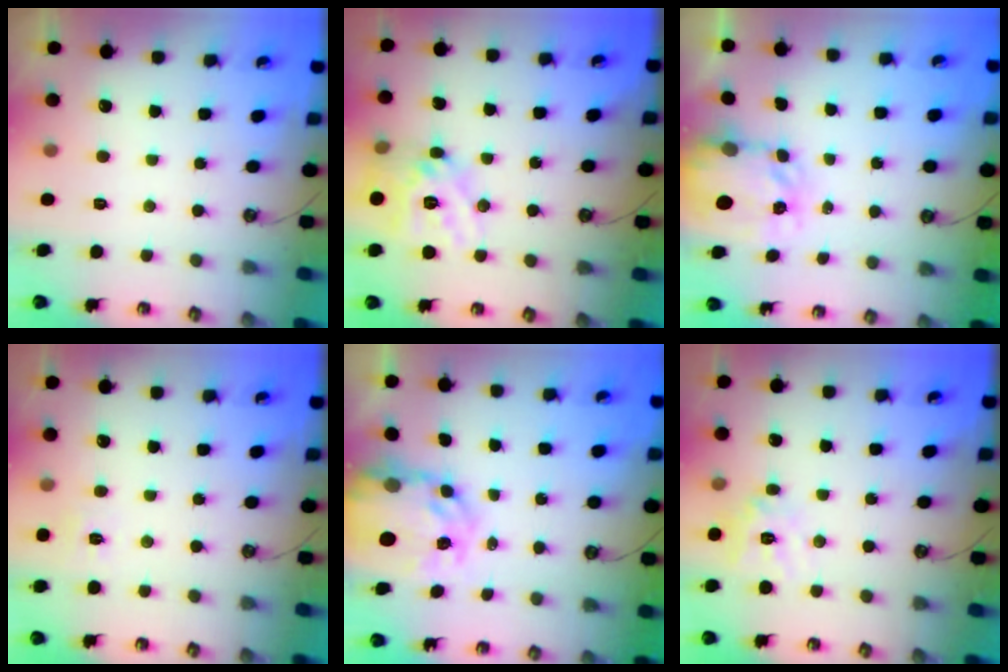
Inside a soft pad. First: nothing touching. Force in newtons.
{"total": 17.7, "press": 17.5, "slide": 2.8}
{"total": 4.6, "press": 4.5, "slide": 0.4}
{"total": 4.6, "press": 4.6, "slide": 0.3}
{"total": 10.6, "press": 10.6, "slide": 0.9}
{"total": 12.2, "press": 12.1, "slide": 1.0}